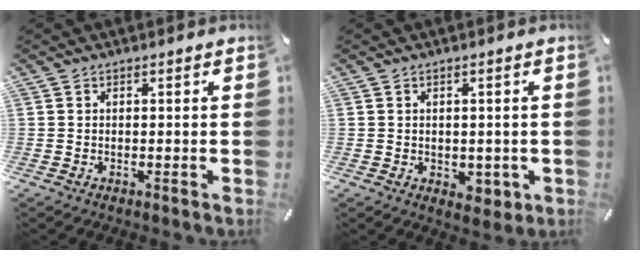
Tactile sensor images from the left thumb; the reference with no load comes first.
{"total": 3.0, "force": [-0.6, 2.4, 1.7], "torque": [-0.011, -0.001, -0.012]}